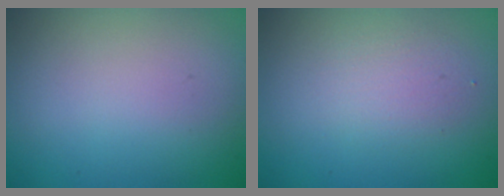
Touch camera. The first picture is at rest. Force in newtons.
{"total": 2.0, "press": 2.0, "slide": 0.0}